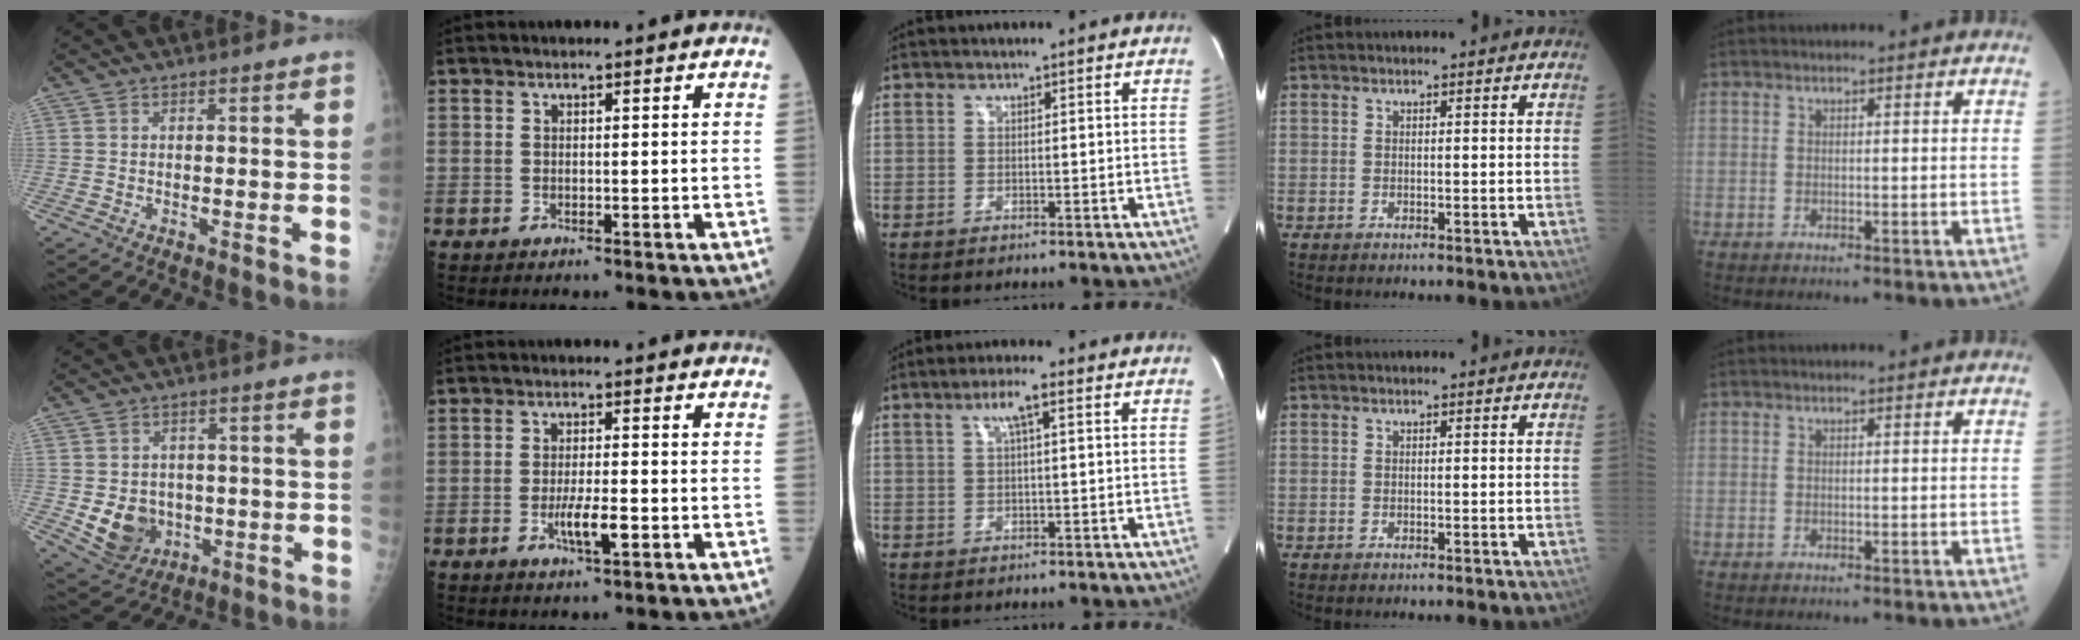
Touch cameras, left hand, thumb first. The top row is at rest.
{"thumb": {"total": 9.1, "force": [-1.6, 7.8, 4.3], "torque": [-0.038, 0.003, -0.007]}, "index": {"total": 4.3, "force": [-1.6, 0.7, 4.0], "torque": [-0.078, -0.004, -0.027]}, "middle": {"total": 3.8, "force": [1.7, 0.3, 3.4], "torque": [-0.063, 0.011, 0.027]}}